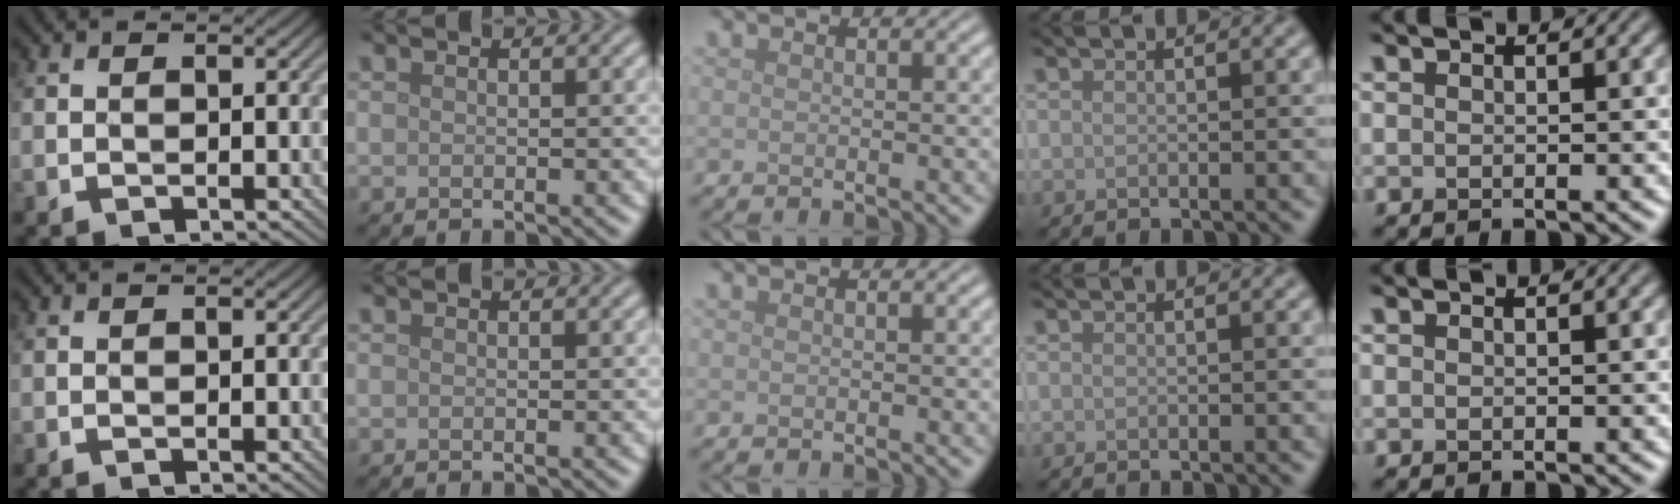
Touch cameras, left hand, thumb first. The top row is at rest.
{}